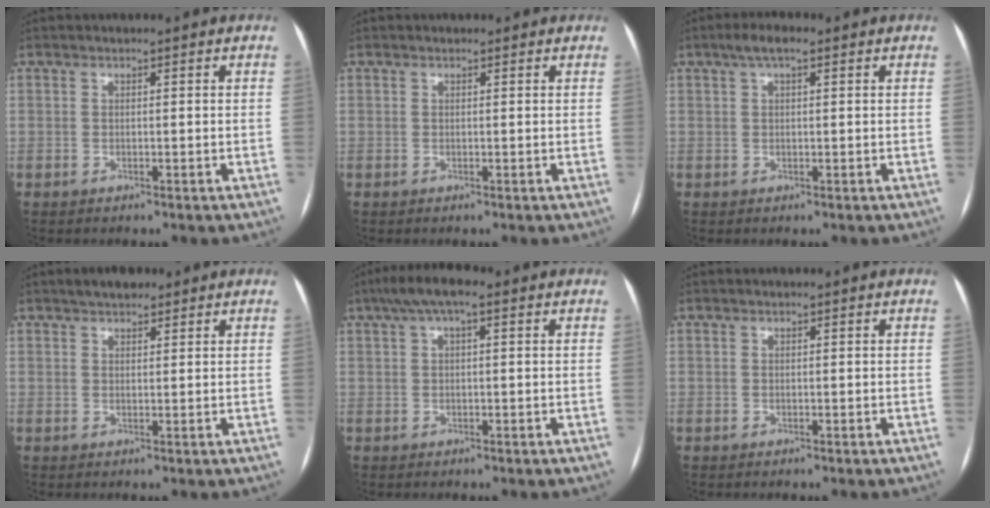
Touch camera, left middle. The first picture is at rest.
{"total": 1.1, "force": [0.9, 0.6, 0.3], "torque": [-0.006, 0.013, 0.010]}
{"total": 3.5, "force": [2.0, 0.9, 2.7], "torque": [-0.053, 0.022, 0.034]}
{"total": 3.4, "force": [2.6, 1.4, 1.6], "torque": [-0.028, 0.015, 0.040]}
{"total": 5.7, "force": [3.0, 1.5, 4.6], "torque": [-0.090, 0.038, 0.048]}
{"total": 0.0}